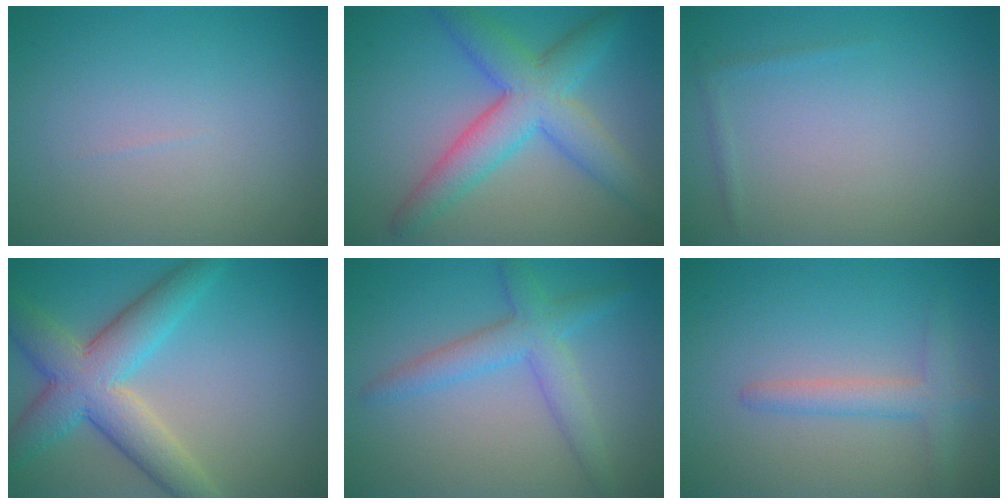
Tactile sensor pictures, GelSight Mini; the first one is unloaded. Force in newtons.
{"total": 6.9, "press": 6.9, "slide": 0.2}
{"total": 0.6, "press": 0.6, "slide": 0.1}
{"total": 7.5, "press": 7.5, "slide": 0.2}
{"total": 3.8, "press": 3.8, "slide": 0.1}
{"total": 2.3, "press": 2.3, "slide": 0.2}